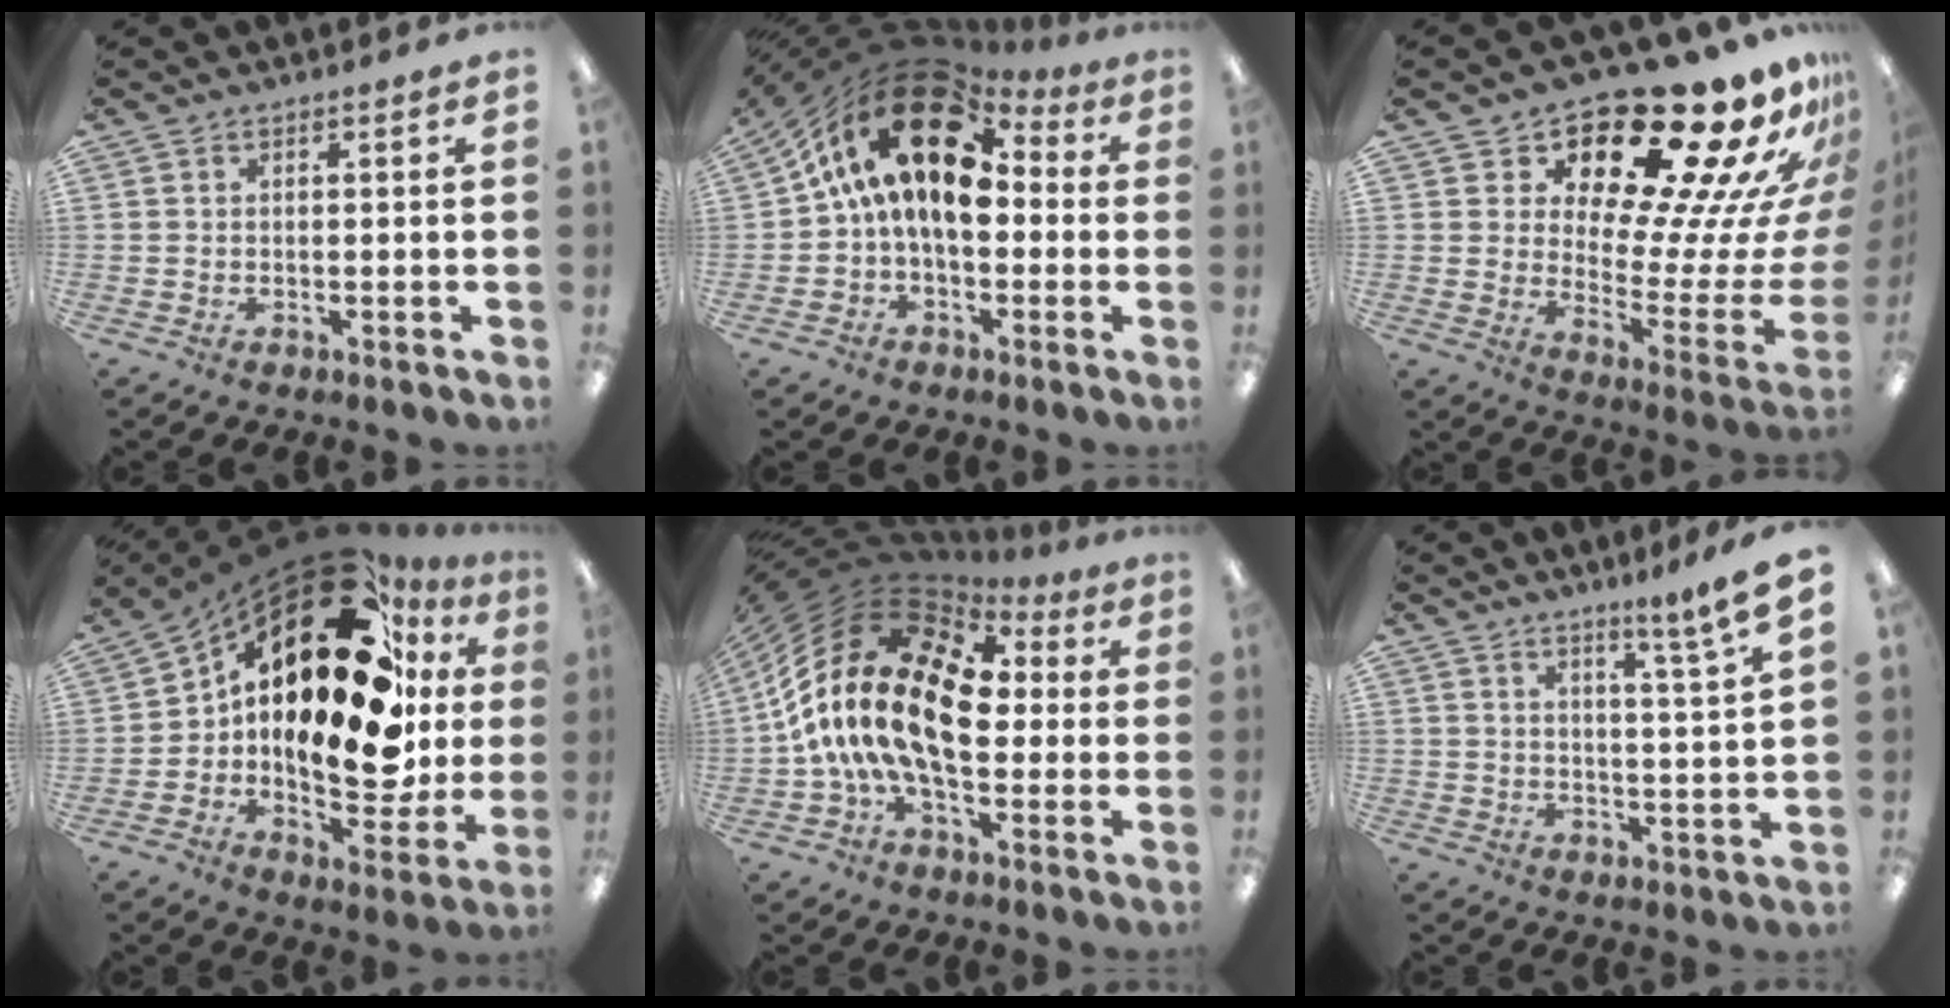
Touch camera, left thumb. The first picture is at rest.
{"total": 19.9, "force": [5.4, 11.2, 15.5], "torque": [-0.300, -0.010, 0.088]}
{"total": 25.8, "force": [19.4, 8.1, 14.9], "torque": [-0.195, -0.169, 0.329]}
{"total": 26.2, "force": [8.6, 13.3, 20.9], "torque": [-0.333, -0.065, 0.145]}
{"total": 23.9, "force": [-1.2, 14.3, 19.1], "torque": [-0.399, 0.011, -0.013]}
{"total": 9.0, "force": [6.9, -0.3, 5.9], "torque": [-0.082, -0.054, 0.105]}